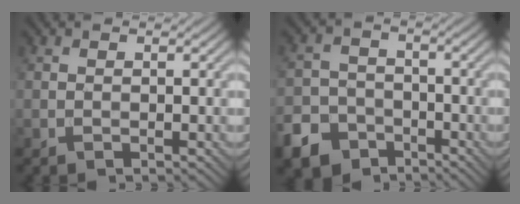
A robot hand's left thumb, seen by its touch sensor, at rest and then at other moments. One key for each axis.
{"total": 8.0, "fx": -5.2, "fy": 5.5, "fz": 2.5, "tx": -0.051, "ty": -0.017, "tz": -0.104}